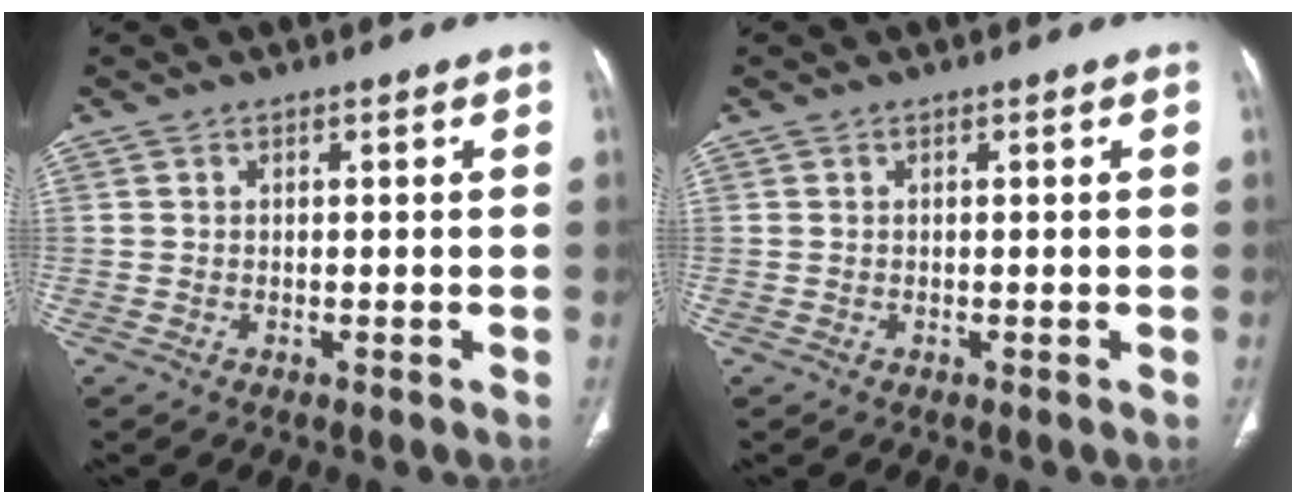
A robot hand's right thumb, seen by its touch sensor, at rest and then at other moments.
{"total": 0.0}